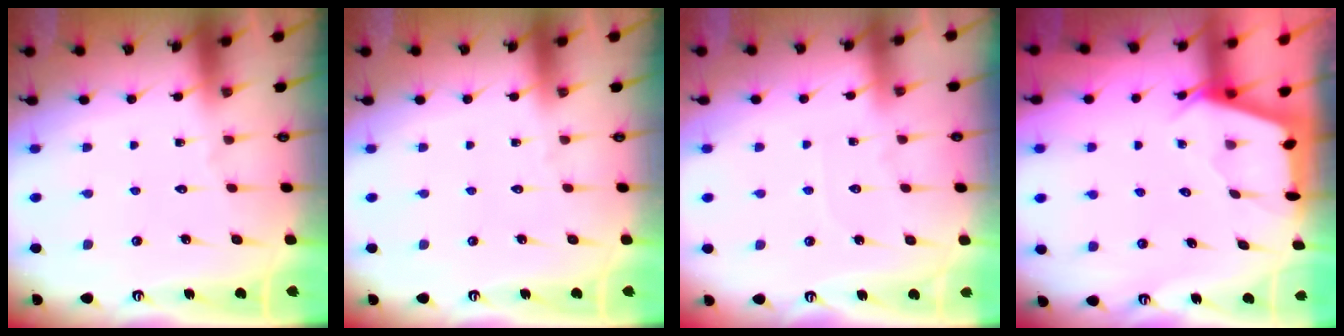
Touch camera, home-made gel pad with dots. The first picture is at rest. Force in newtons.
{"total": 0.0}
{"total": 2.7, "press": 2.6, "slide": 0.3}
{"total": 2.5, "press": 2.5, "slide": 0.3}